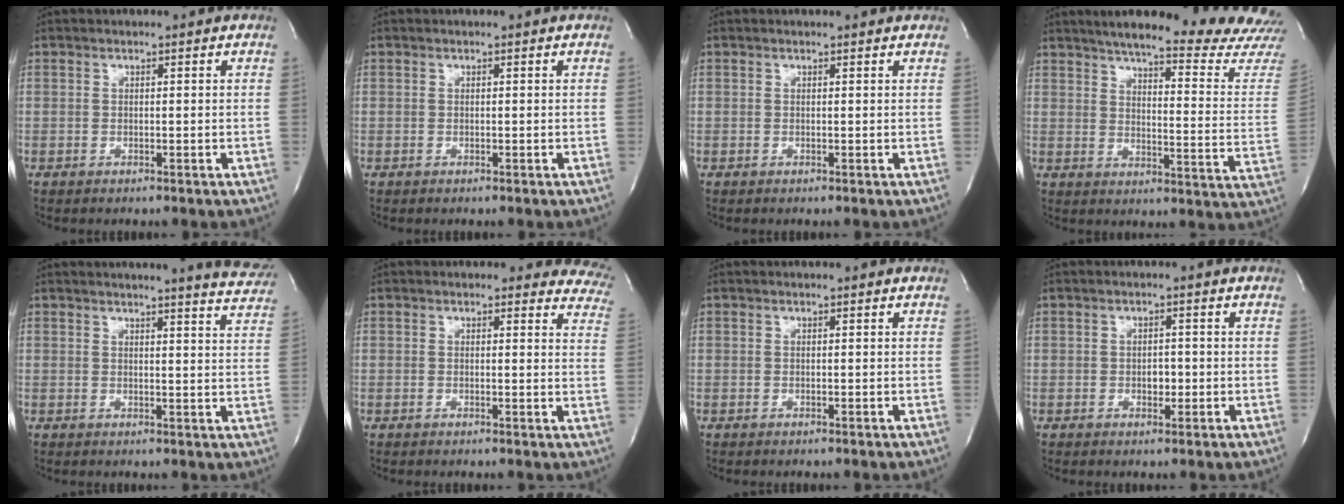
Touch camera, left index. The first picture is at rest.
{"total": 0.0}
{"total": 0.9, "force": [0.8, 0.4, 0.0], "torque": [-0.012, 0.004, -0.001]}
{"total": 24.8, "force": [22.7, 0.3, 10.0], "torque": [-0.150, -0.113, 0.267]}
{"total": 8.4, "force": [8.1, 0.4, 2.2], "torque": [-0.016, -0.048, 0.061]}
{"total": 8.9, "force": [8.2, 3.3, 0.9], "torque": [0.041, -0.044, 0.037]}
{"total": 0.0}
{"total": 2.0, "force": [-1.2, 1.1, 1.1], "torque": [-0.016, -0.006, -0.016]}